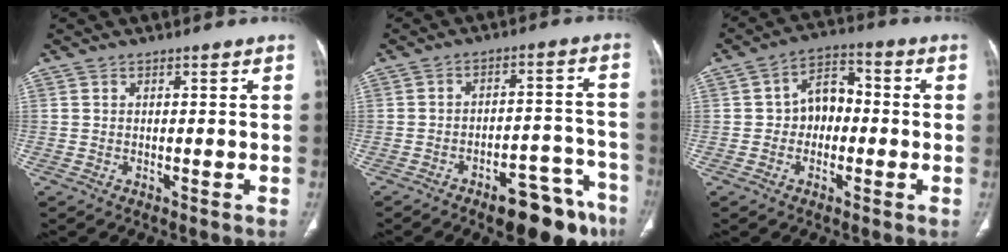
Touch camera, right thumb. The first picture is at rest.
{"total": 13.8, "force": [-9.3, 5.4, 8.7], "torque": [-0.069, 0.074, -0.125]}
{"total": 7.6, "force": [-0.4, 5.8, 4.9], "torque": [-0.048, 0.028, -0.020]}